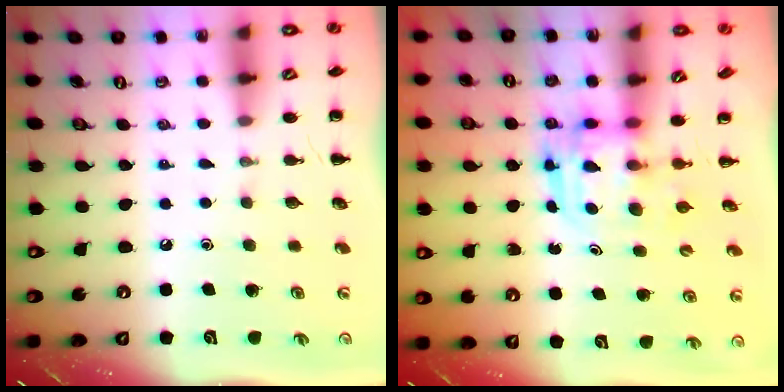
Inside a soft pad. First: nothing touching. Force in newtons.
{"total": 3.0, "press": 3.0, "slide": 0.3}